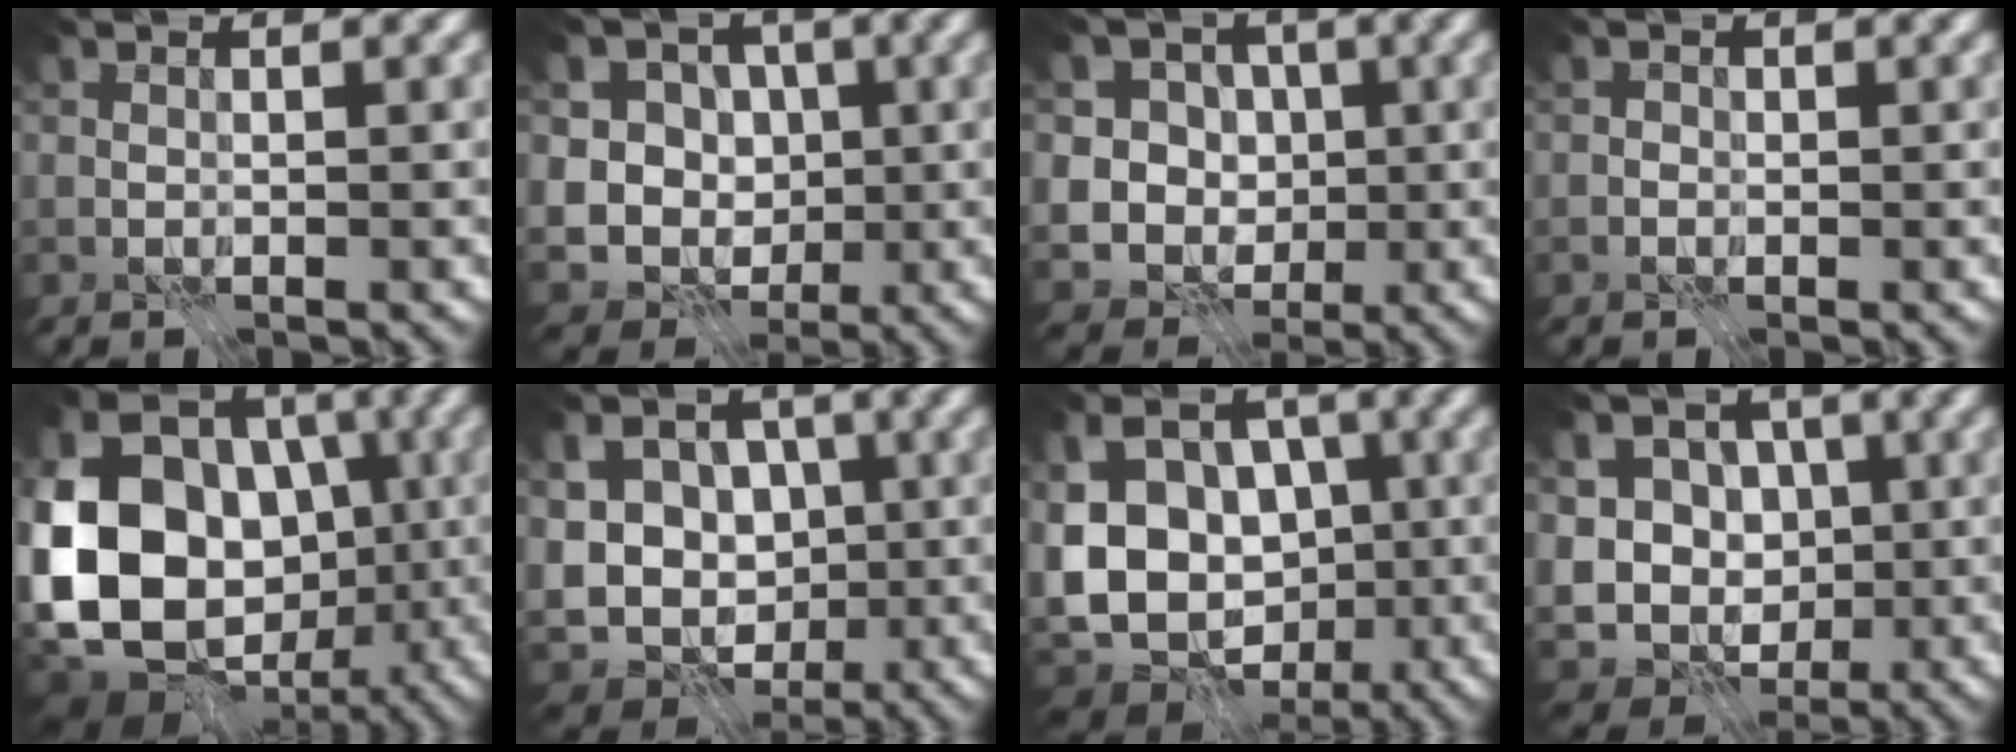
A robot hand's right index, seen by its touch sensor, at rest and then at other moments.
{"total": 11.8, "force": [-0.4, 10.6, 5.1], "torque": [-0.097, 0.027, -0.041]}
{"total": 8.9, "force": [-0.4, 8.1, 3.5], "torque": [-0.061, 0.033, -0.052]}
{"total": 0.8, "force": [-0.4, 0.7, 0.0], "torque": [0.004, -0.001, -0.009]}
{"total": 15.4, "force": [-2.4, 12.1, 9.2], "torque": [-0.189, 0.000, -0.052]}
{"total": 12.5, "force": [-1.2, 10.1, 7.3], "torque": [-0.097, 0.029, -0.051]}
{"total": 13.2, "force": [-2.4, 9.7, 8.7], "torque": [-0.117, 0.014, -0.049]}
{"total": 12.5, "force": [-1.4, 10.7, 6.1], "torque": [-0.093, 0.017, -0.053]}